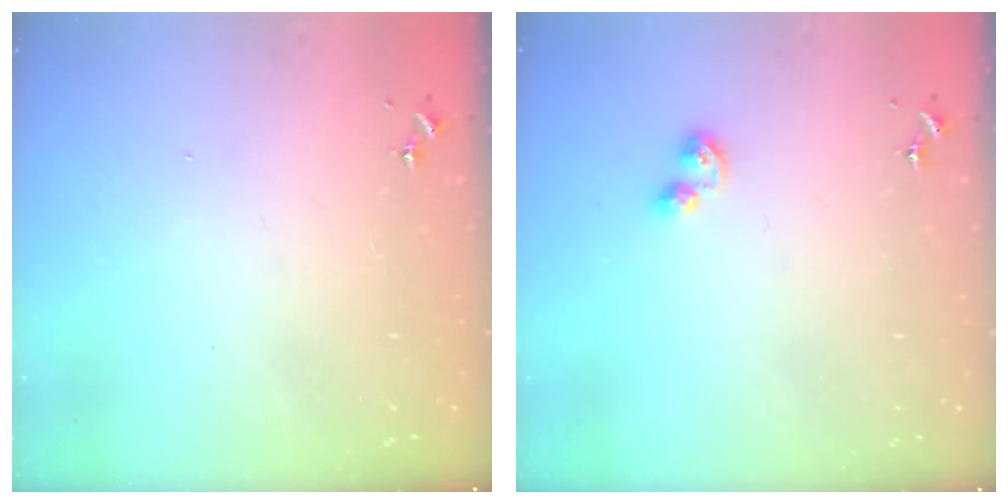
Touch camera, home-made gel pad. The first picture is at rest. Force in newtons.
{"total": 4.6, "press": 4.5, "slide": 0.9}